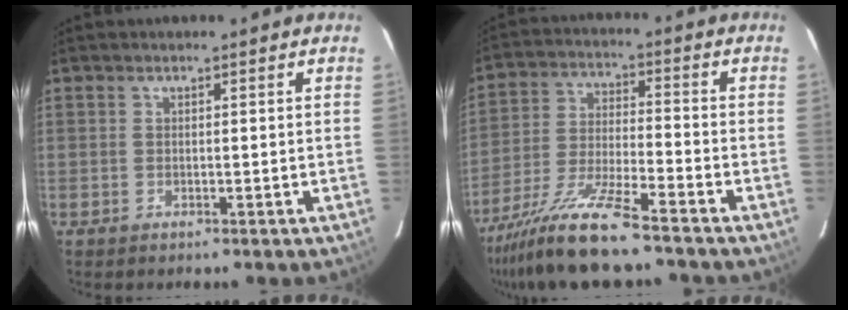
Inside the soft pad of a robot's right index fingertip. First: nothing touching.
{"total": 11.6, "force": [-9.2, 0.2, 7.1], "torque": [-0.140, -0.022, -0.170]}